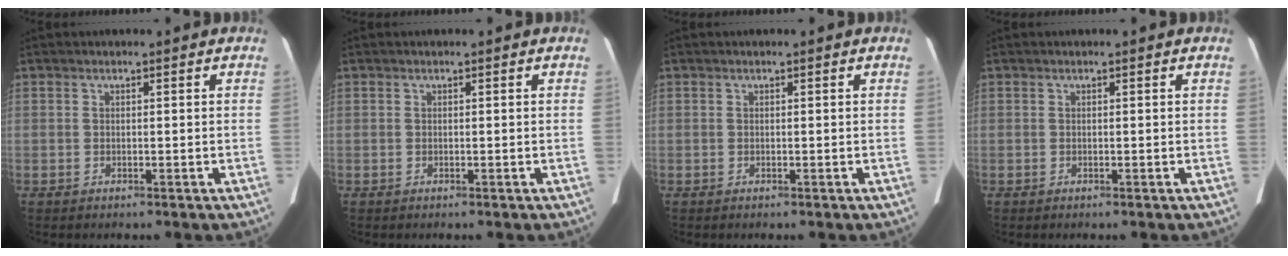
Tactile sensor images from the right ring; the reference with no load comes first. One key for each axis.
{"total": 0.0}
{"total": 0.0}
{"total": 0.0}